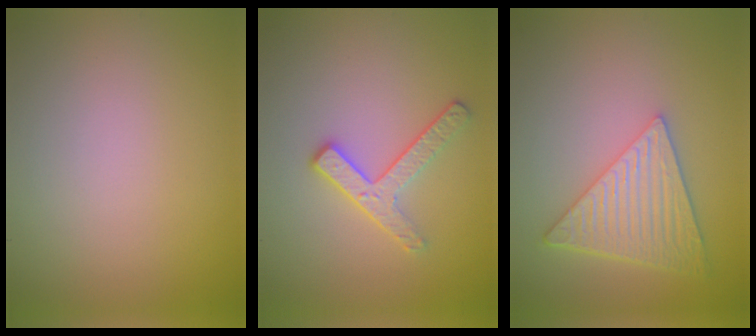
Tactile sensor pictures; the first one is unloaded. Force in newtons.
{"total": 2.8, "press": 2.5, "slide": 1.3}
{"total": 5.9, "press": 4.4, "slide": 3.9}